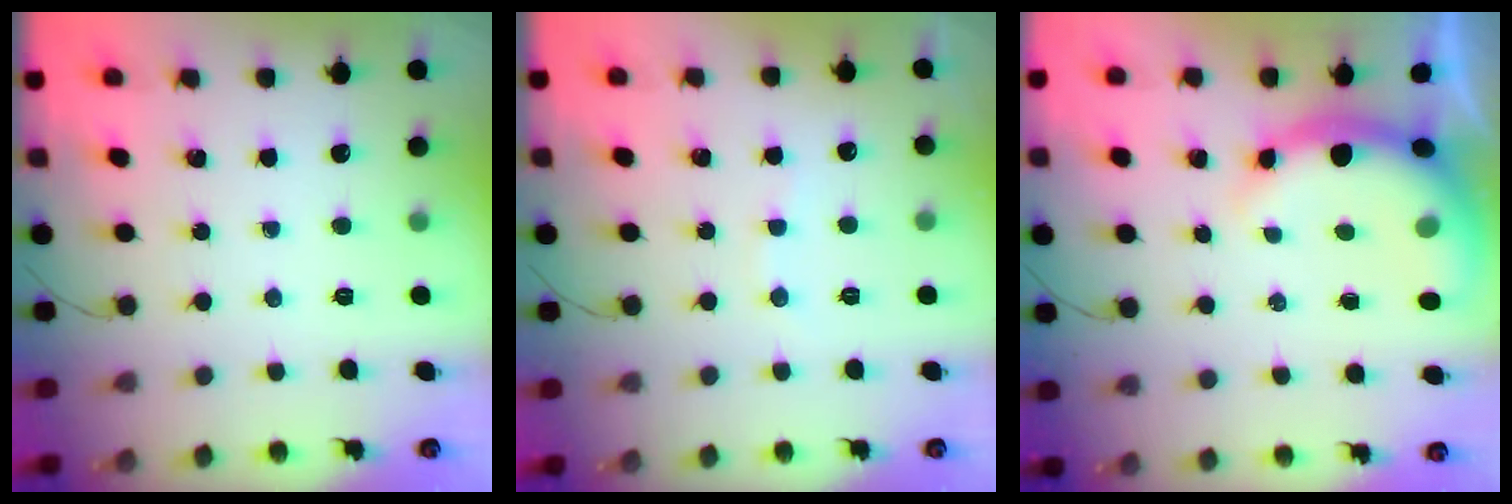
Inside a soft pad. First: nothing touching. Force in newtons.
{"total": 5.7, "press": 5.7, "slide": 0.9}
{"total": 9.9, "press": 9.8, "slide": 1.7}